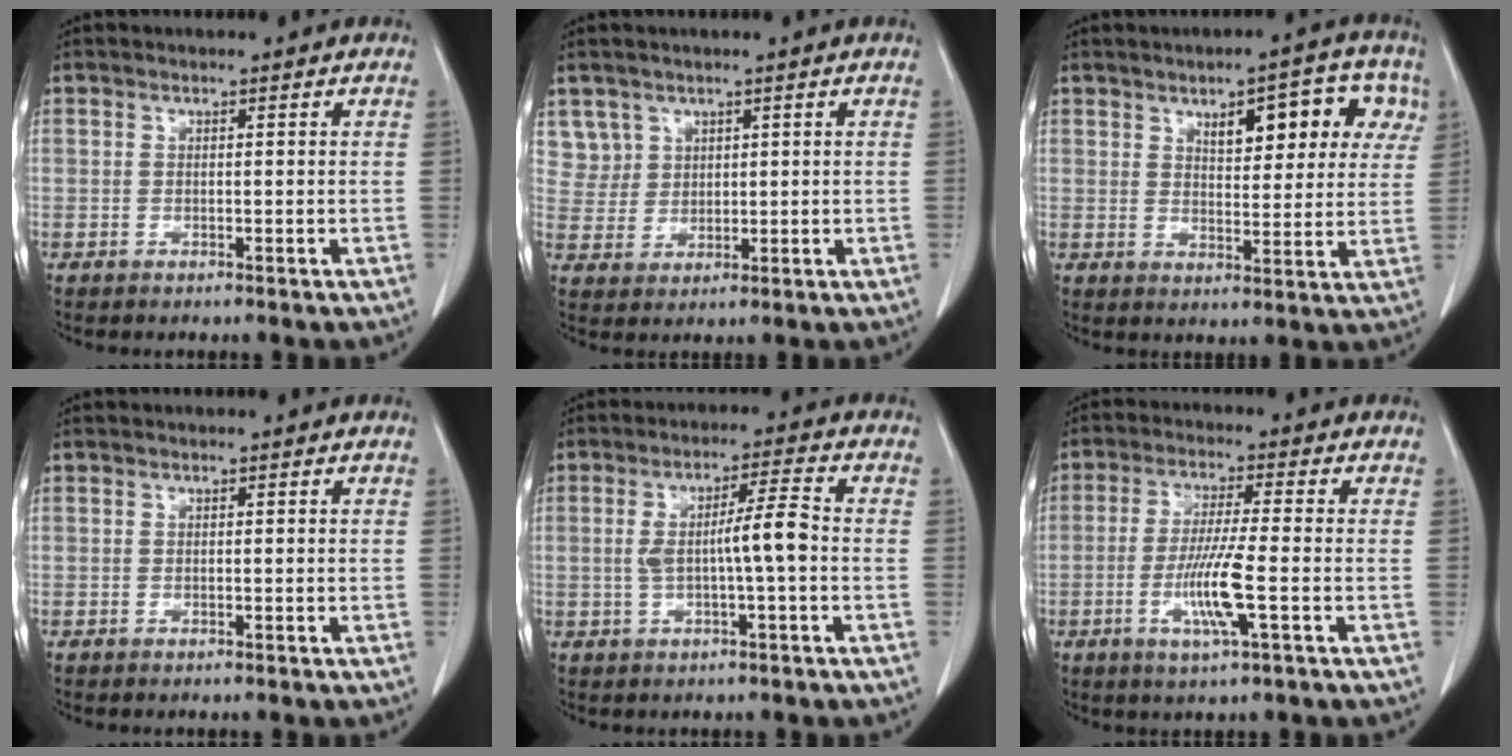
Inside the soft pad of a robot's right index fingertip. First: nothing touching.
{"total": 4.5, "force": [2.7, 3.6, -0.5], "torque": [0.020, 0.000, 0.056]}
{"total": 10.7, "force": [4.7, 4.3, 8.6], "torque": [-0.103, 0.023, 0.065]}
{"total": 0.0}
{"total": 6.1, "force": [-0.3, -0.1, 6.1], "torque": [-0.110, 0.007, -0.004]}
{"total": 8.0, "force": [-2.3, -0.3, 7.6], "torque": [-0.152, -0.013, -0.046]}